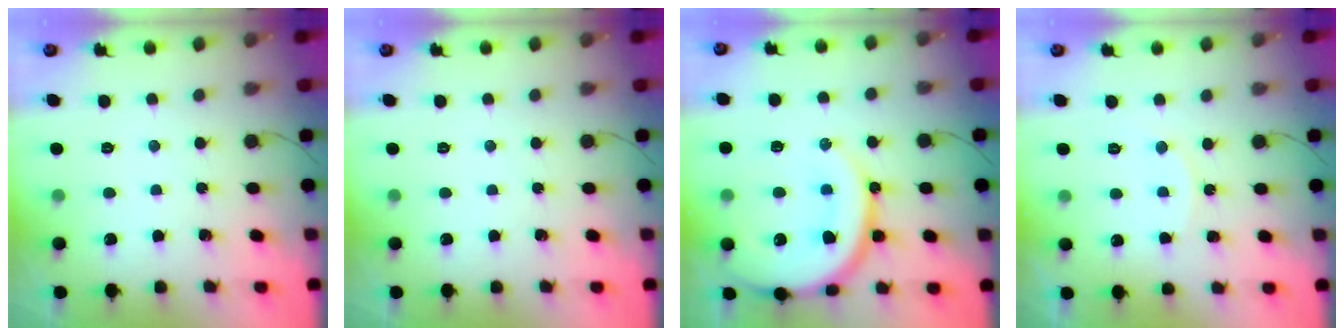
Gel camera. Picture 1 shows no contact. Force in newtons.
{"total": 0.0}
{"total": 21.2, "press": 21.1, "slide": 1.9}
{"total": 4.4, "press": 4.4, "slide": 0.1}